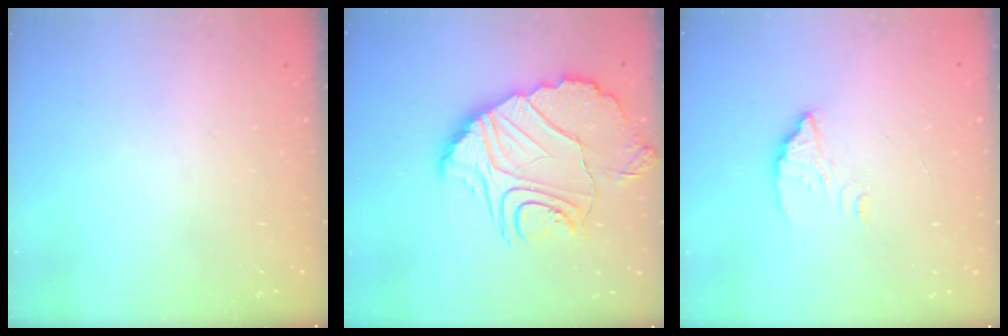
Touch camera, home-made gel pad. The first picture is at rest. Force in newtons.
{"total": 13.9, "press": 13.9, "slide": 0.6}
{"total": 2.9, "press": 2.9, "slide": 0.1}